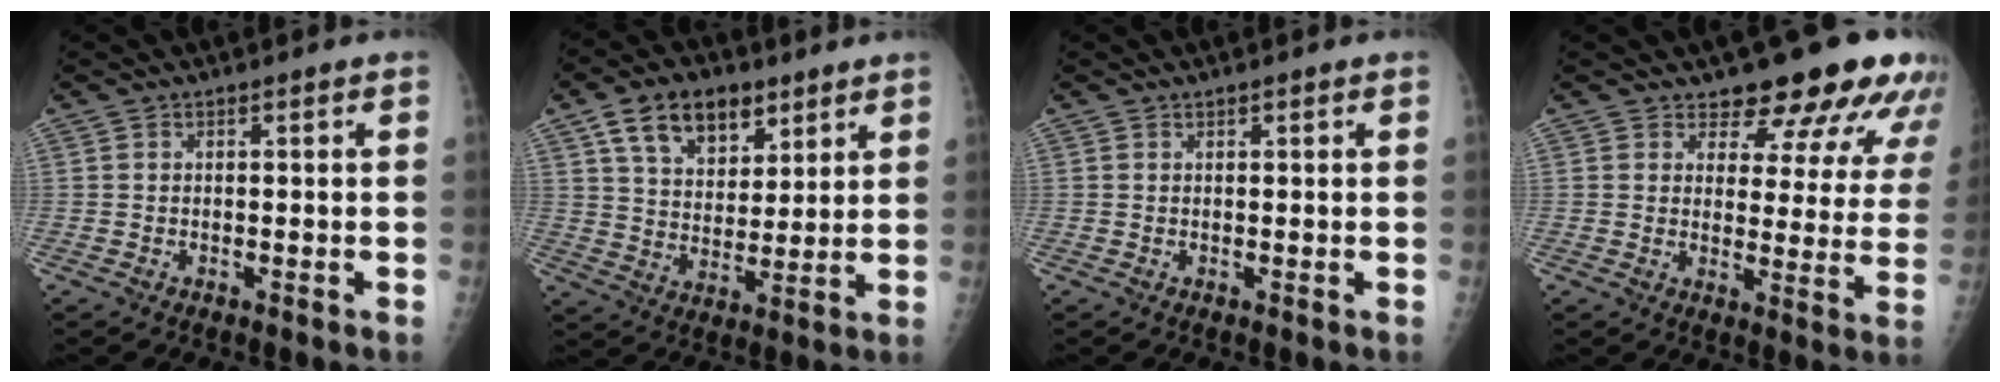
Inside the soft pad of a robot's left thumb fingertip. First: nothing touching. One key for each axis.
{"total": 13.2, "fx": 7.4, "fy": 8.1, "fz": 7.4, "tx": -0.091, "ty": -0.031, "tz": 0.130}
{"total": 0.5, "fx": 0.4, "fy": 0.2, "fz": 0.3, "tx": -0.004, "ty": -0.002, "tz": 0.005}
{"total": 13.5, "fx": 11.4, "fy": 5.3, "fz": 5.0, "tx": -0.014, "ty": -0.075, "tz": 0.125}